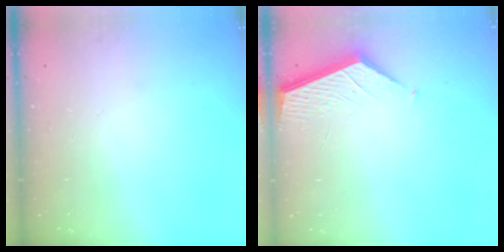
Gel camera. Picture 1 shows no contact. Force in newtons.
{"total": 2.1, "press": 2.1, "slide": 0.2}